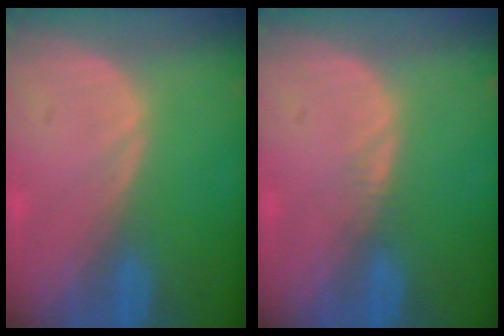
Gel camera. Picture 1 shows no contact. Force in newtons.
{"total": 0.8, "press": 0.8, "slide": 0.1}